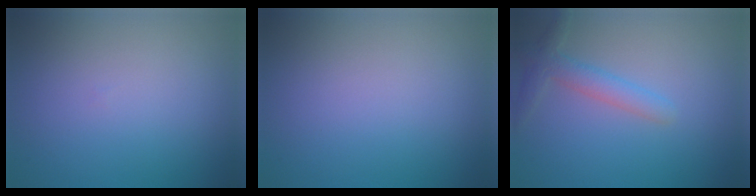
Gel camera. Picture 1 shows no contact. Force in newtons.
{"total": 0.0}
{"total": 2.6, "press": 2.5, "slide": 0.2}